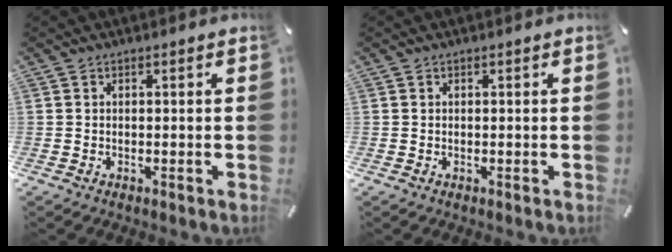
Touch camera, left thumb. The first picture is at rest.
{"total": 0.0}